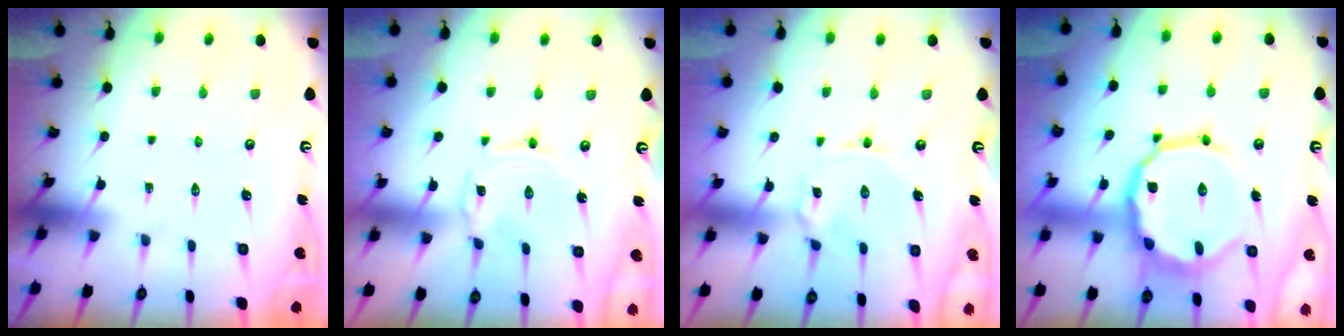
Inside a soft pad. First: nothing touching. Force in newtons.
{"total": 0.0}
{"total": 2.6, "press": 2.6, "slide": 0.4}
{"total": 14.2, "press": 13.9, "slide": 2.9}